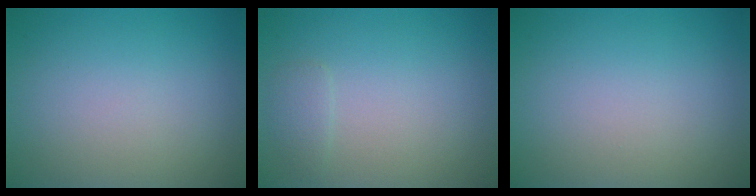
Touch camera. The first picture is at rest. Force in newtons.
{"total": 1.0, "press": 1.0, "slide": 0.1}
{"total": 0.0}